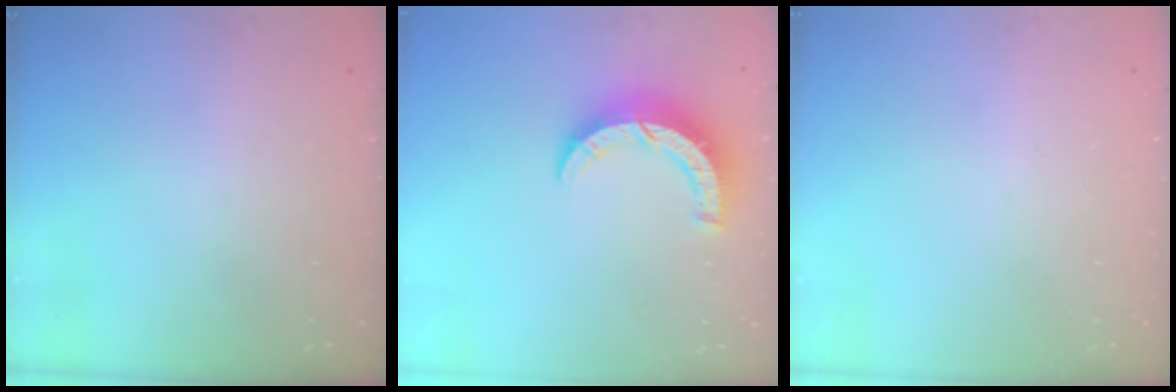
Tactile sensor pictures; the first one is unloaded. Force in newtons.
{"total": 8.0, "press": 7.9, "slide": 0.7}
{"total": 0.0}